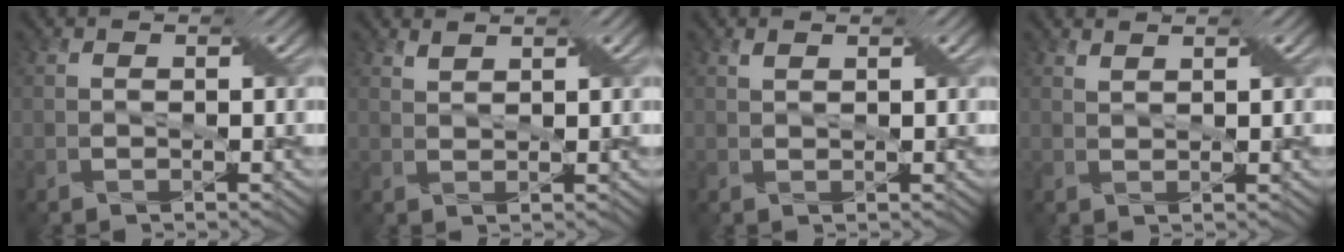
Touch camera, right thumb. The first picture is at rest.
{"total": 1.7, "force": [1.6, -0.4, 0.5], "torque": [-0.014, 0.006, 0.030]}
{"total": 1.2, "force": [1.0, -0.1, 0.7], "torque": [-0.017, 0.008, 0.017]}
{"total": 1.7, "force": [1.6, -0.4, 0.6], "torque": [-0.014, 0.006, 0.028]}